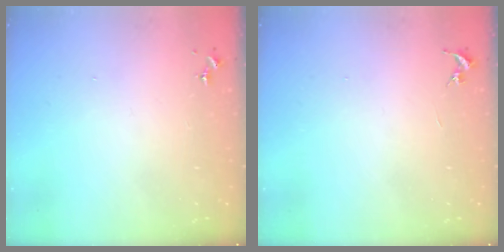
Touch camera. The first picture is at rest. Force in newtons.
{"total": 0.0}